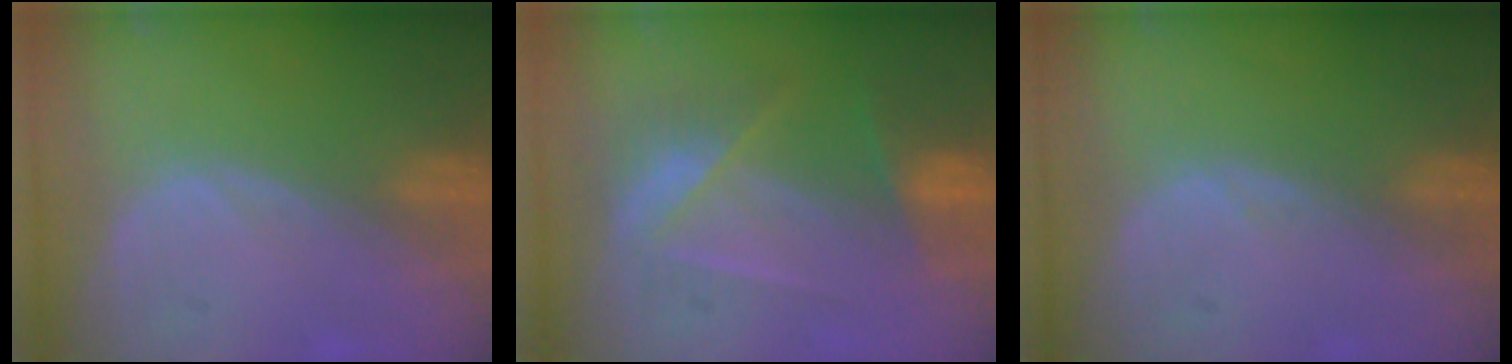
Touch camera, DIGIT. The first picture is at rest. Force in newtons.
{"total": 7.3, "press": 6.4, "slide": 3.5}
{"total": 0.5, "press": 0.5, "slide": 0.0}